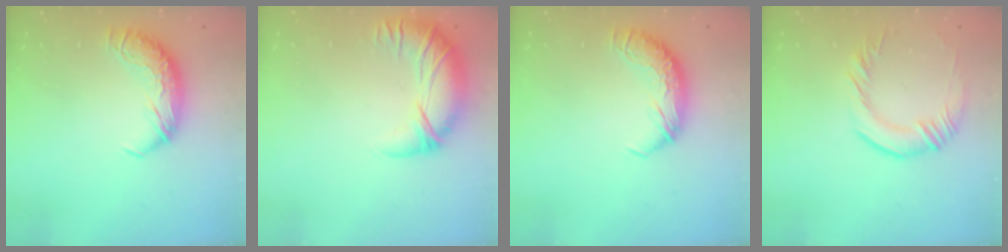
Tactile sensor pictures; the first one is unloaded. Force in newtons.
{"total": 2.9, "press": 0.1, "slide": 2.9}
{"total": 0.0}
{"total": 1.5, "press": 1.0, "slide": 1.1}